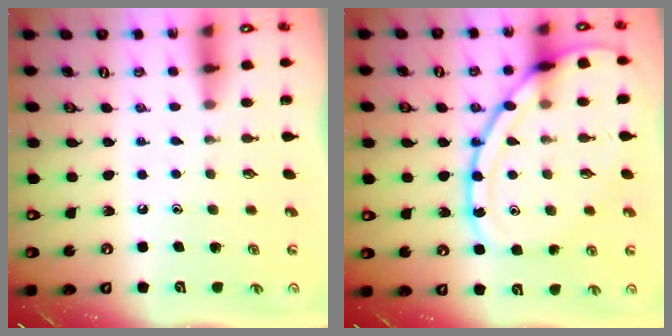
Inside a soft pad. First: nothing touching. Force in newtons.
{"total": 17.5, "press": 17.5, "slide": 1.4}